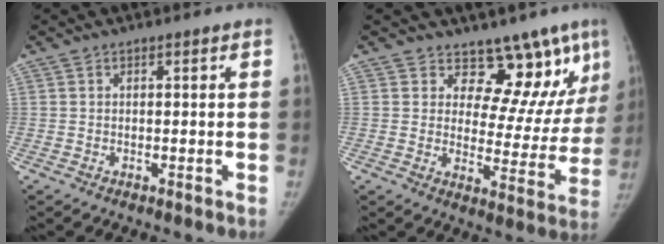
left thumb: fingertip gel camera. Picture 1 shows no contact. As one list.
[{"total": 13.3, "force": [10.0, 6.7, 5.8], "torque": [-0.015, -0.070, 0.121]}]